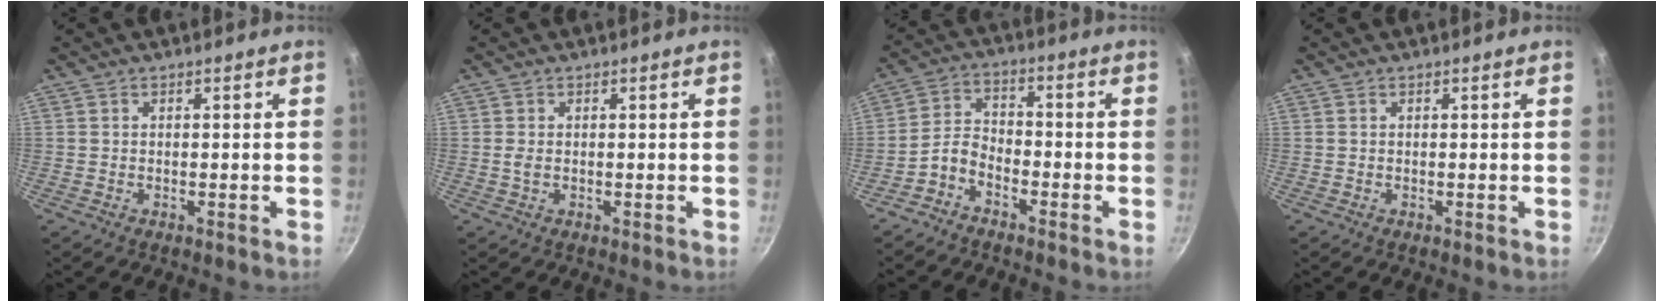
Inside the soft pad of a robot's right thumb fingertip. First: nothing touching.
{"total": 1.3, "force": [0.0, 0.8, 1.0], "torque": [-0.022, -0.001, 0.000]}
{"total": 5.0, "force": [-3.4, 2.8, 2.4], "torque": [-0.049, 0.047, -0.076]}
{"total": 0.0}